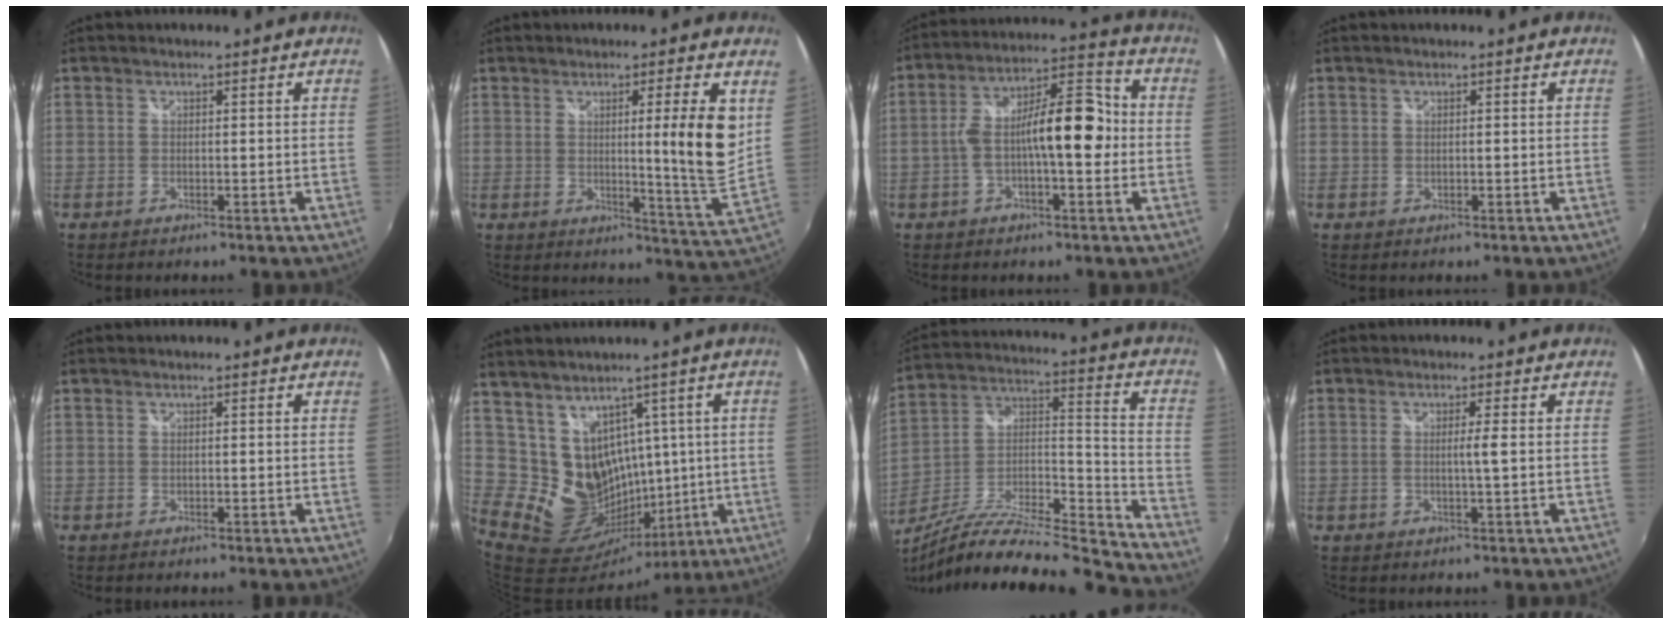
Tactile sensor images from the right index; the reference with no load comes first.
{"total": 10.4, "force": [3.0, -0.8, 9.9], "torque": [-0.146, -0.016, 0.040]}
{"total": 12.2, "force": [-1.5, 3.9, 11.5], "torque": [-0.198, 0.026, -0.028]}
{"total": 0.0}
{"total": 0.0}
{"total": 14.7, "force": [5.8, 12.5, 5.1], "torque": [-0.115, 0.008, 0.137]}
{"total": 20.2, "force": [-17.7, 1.0, 9.7], "torque": [-0.158, -0.010, -0.312]}
{"total": 2.0, "force": [-0.1, -0.7, 1.9], "torque": [-0.033, -0.004, -0.004]}